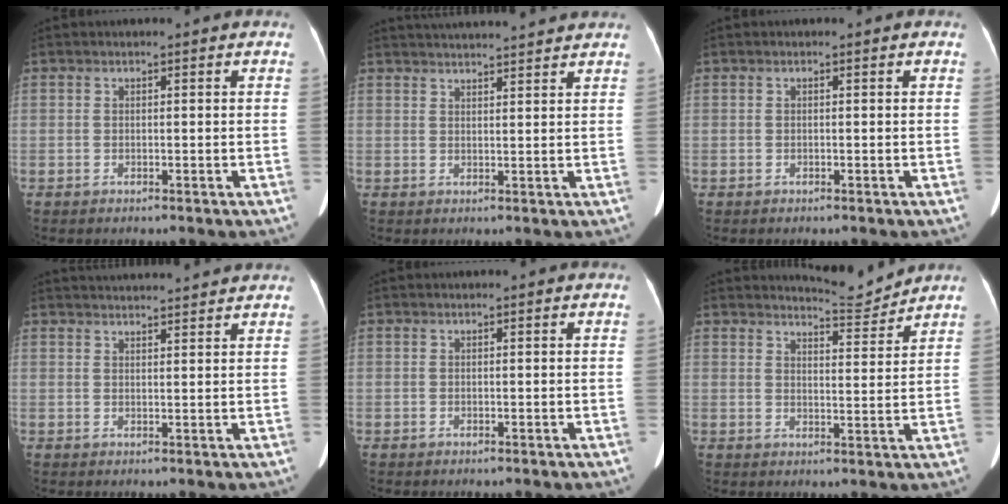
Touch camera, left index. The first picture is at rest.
{"total": 11.2, "force": [10.6, 0.3, 3.6], "torque": [-0.059, 0.026, 0.141]}
{"total": 0.0}
{"total": 9.3, "force": [9.0, 0.3, 2.5], "torque": [-0.037, 0.027, 0.114]}
{"total": 0.0}
{"total": 4.8, "force": [4.7, -0.6, -0.5], "torque": [-0.004, -0.022, 0.071]}